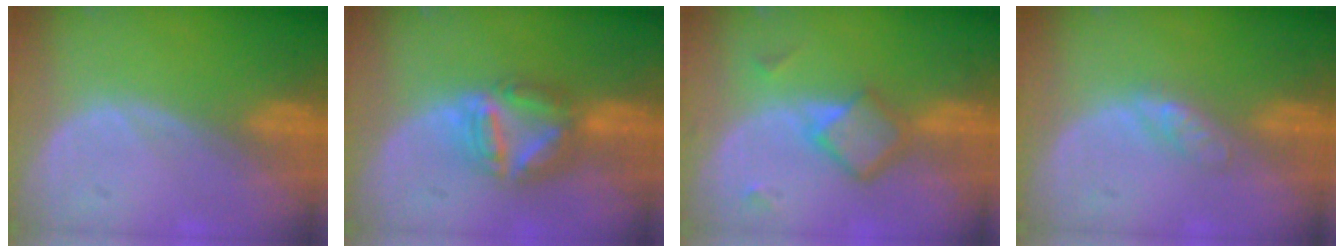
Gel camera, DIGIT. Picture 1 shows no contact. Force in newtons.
{"total": 7.7, "press": 6.6, "slide": 4.0}
{"total": 6.2, "press": 5.3, "slide": 3.2}
{"total": 2.7, "press": 2.7, "slide": 0.3}